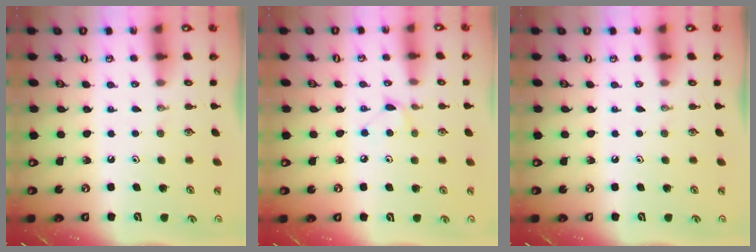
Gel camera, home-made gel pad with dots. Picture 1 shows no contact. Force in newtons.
{"total": 5.6, "press": 5.6, "slide": 0.6}
{"total": 0.0}